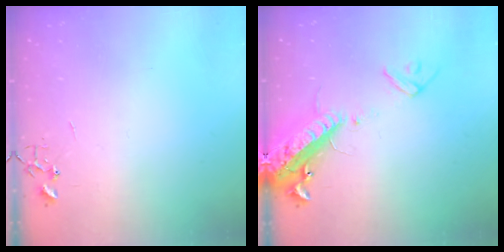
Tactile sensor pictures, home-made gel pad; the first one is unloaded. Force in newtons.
{"total": 16.4, "press": 16.1, "slide": 3.1}